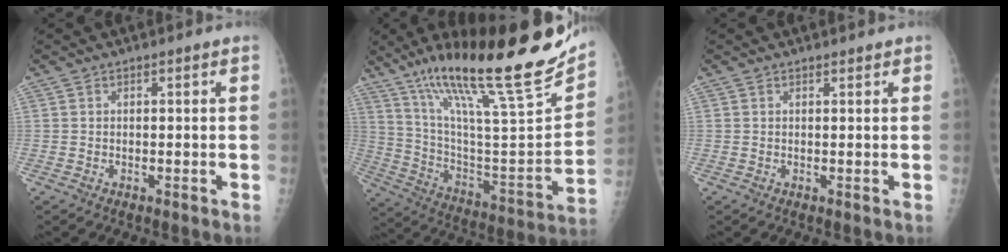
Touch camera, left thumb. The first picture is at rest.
{"total": 30.4, "force": [21.7, 4.3, 20.9], "torque": [-0.311, -0.083, 0.354]}
{"total": 0.9, "force": [0.8, 0.3, 0.2], "torque": [0.000, -0.004, 0.010]}